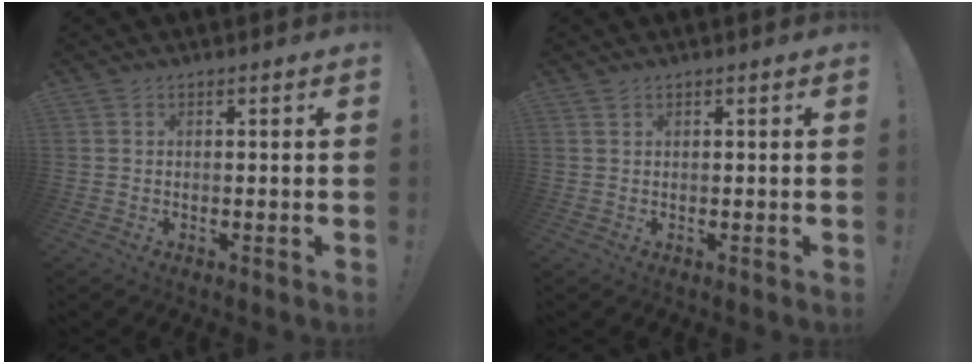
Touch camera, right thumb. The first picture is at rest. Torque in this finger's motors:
{"motor_torque": [-0.25, 0.08, -0.06, 0.23, 0.09]}